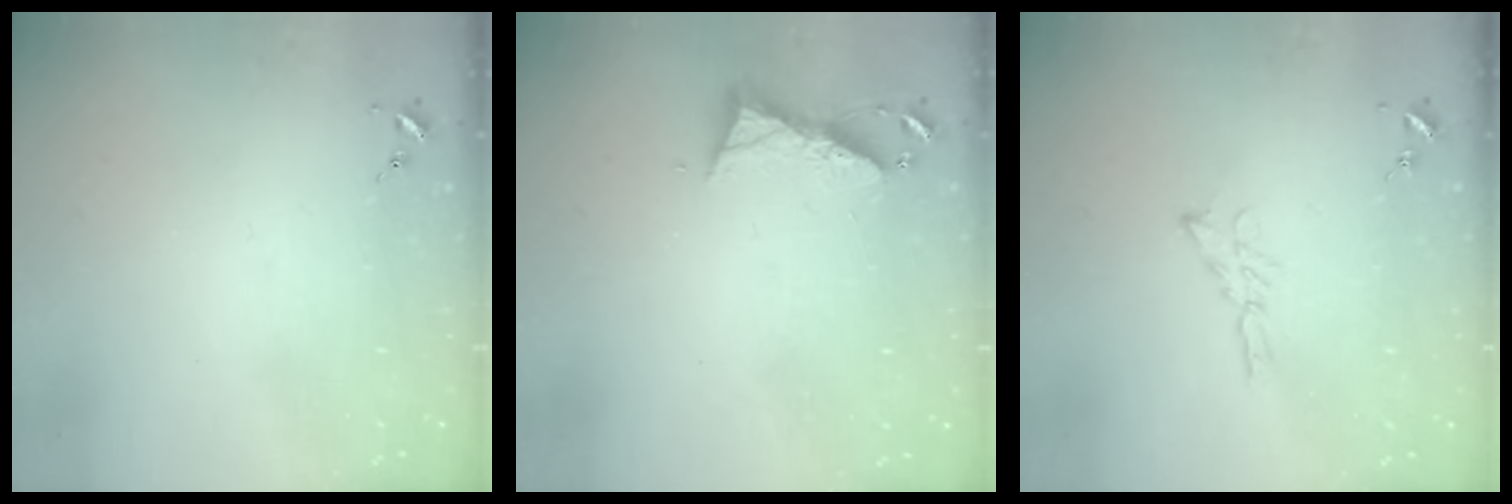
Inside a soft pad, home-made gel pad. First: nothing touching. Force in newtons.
{"total": 7.4, "press": 7.4, "slide": 0.4}
{"total": 5.8, "press": 5.7, "slide": 0.6}